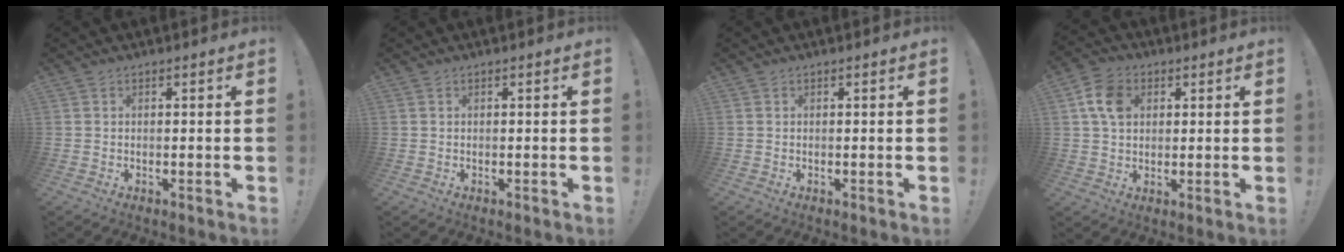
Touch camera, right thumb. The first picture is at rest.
{"total": 0.0}
{"total": 0.0}
{"total": 9.1, "force": [2.5, 7.0, 5.4], "torque": [-0.094, 0.011, 0.051]}